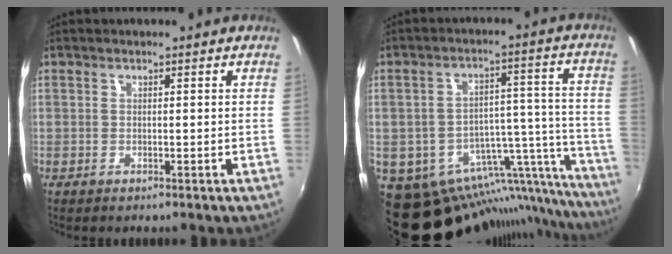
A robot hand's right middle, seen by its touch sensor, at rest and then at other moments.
{"total": 23.3, "force": [-16.5, 11.4, 11.8], "torque": [-0.163, 0.022, -0.208]}